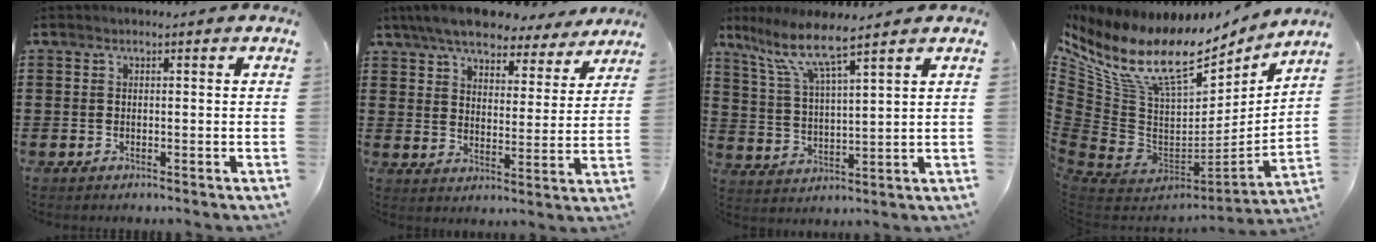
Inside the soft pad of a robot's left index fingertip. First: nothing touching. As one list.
[{"total": 7.7, "force": [7.0, 1.5, 2.6], "torque": [-0.081, -0.024, 0.128]}, {"total": 7.7, "force": [5.9, 0.6, 4.8], "torque": [-0.116, -0.023, 0.101]}, {"total": 17.3, "force": [11.1, 7.8, 10.7], "torque": [-0.244, -0.078, 0.194]}]